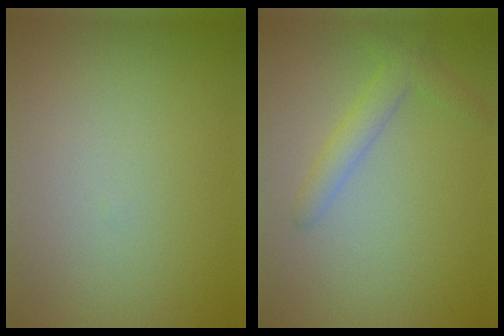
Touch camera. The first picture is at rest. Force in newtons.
{"total": 2.3, "press": 2.3, "slide": 0.1}